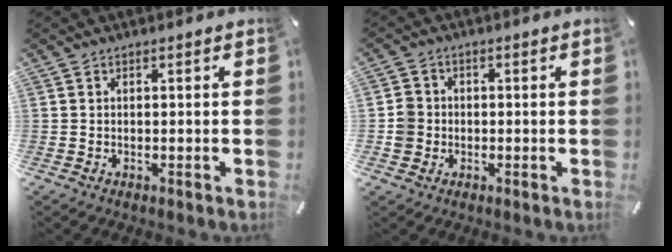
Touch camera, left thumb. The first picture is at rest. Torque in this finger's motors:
{"motor_torque": [-0.03, 0.07, -0.10, -0.05, 0.05]}